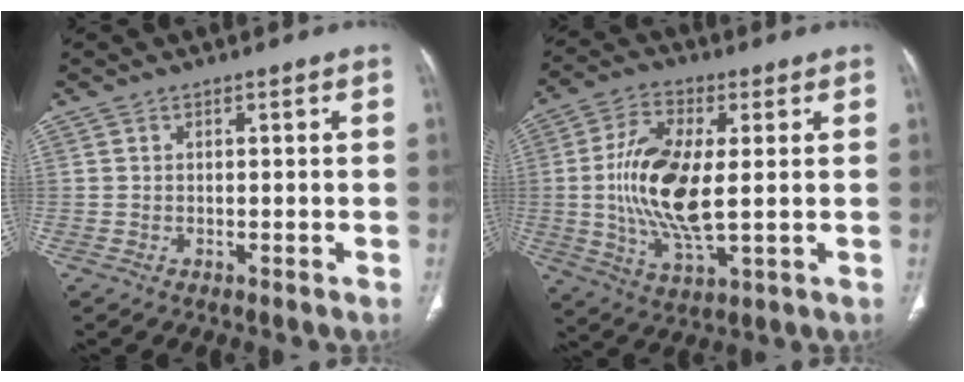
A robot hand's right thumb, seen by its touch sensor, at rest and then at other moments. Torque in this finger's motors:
{"motor_torque": [-0.83, 1.63, 1.02, 0.76, 0.30]}